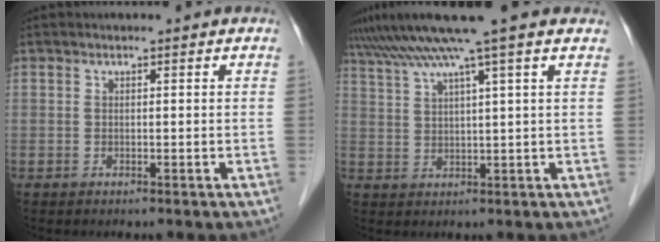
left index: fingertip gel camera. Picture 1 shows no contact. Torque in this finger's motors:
{"motor_torque": [0.98, -1.16, 0.80, 0.21]}